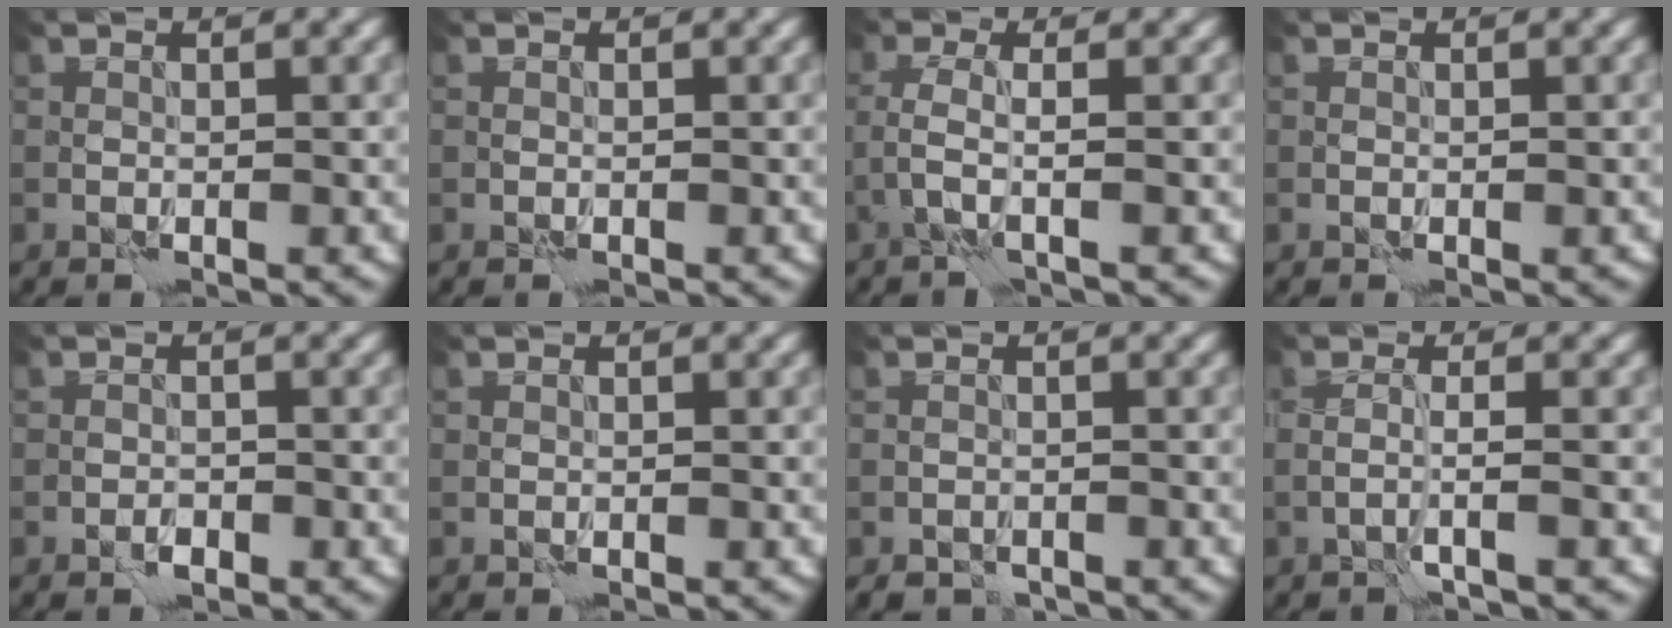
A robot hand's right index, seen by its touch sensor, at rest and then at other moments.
{"total": 0.0}
{"total": 1.8, "force": [-0.5, 0.1, 1.7], "torque": [-0.041, 0.000, -0.017]}
{"total": 0.0}
{"total": 0.8, "force": [-0.4, 0.5, 0.4], "torque": [-0.005, 0.001, -0.008]}
{"total": 0.0}
{"total": 1.3, "force": [-1.1, 0.6, 0.1], "torque": [0.002, -0.003, -0.022]}
{"total": 1.3, "force": [-0.2, -0.2, 1.2], "torque": [-0.019, 0.000, -0.012]}